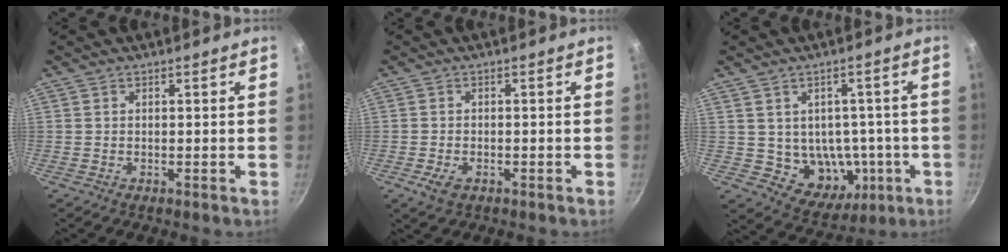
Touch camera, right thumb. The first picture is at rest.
{"total": 3.3, "force": [-1.5, 1.9, 2.2], "torque": [-0.047, 0.003, -0.024]}
{"total": 11.2, "force": [-1.2, 9.4, 6.0], "torque": [-0.047, 0.007, 0.003]}